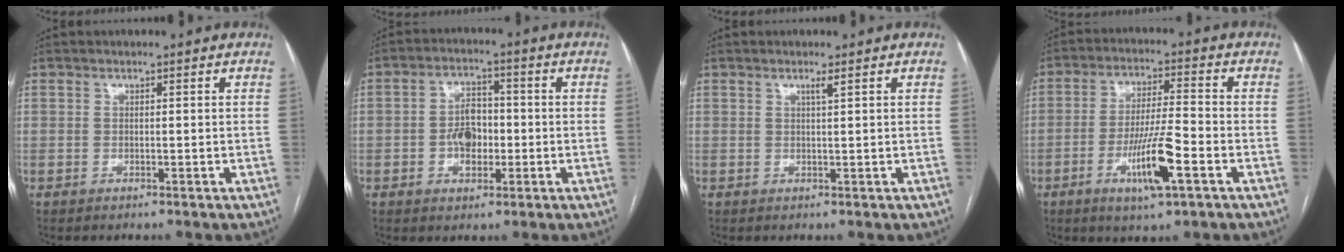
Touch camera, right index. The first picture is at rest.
{"total": 5.8, "force": [-1.0, 3.7, 4.3], "torque": [-0.079, 0.014, -0.016]}
{"total": 1.1, "force": [0.6, -0.3, 0.9], "torque": [-0.021, -0.003, 0.013]}
{"total": 12.7, "force": [-5.4, -0.7, 11.4], "torque": [-0.227, -0.017, -0.103]}